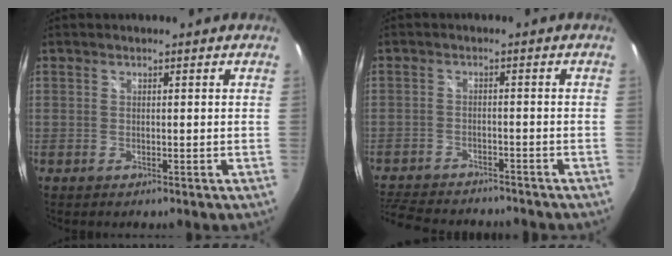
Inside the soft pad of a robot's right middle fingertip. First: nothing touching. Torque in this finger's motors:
{"motor_torque": [1.01, -1.13, 0.33, 0.09]}